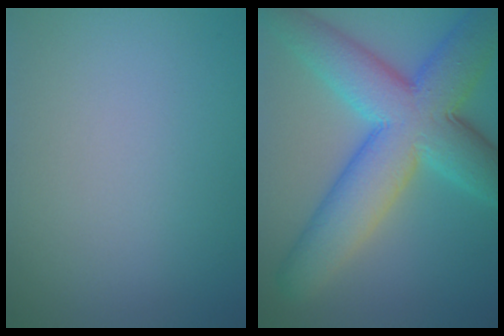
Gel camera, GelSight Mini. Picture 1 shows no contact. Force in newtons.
{"total": 10.9, "press": 10.9, "slide": 0.1}